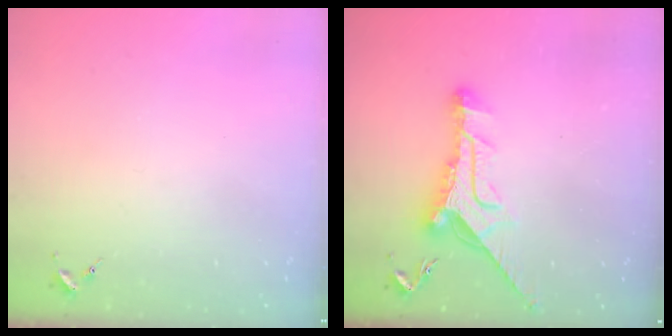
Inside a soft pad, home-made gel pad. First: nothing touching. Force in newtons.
{"total": 13.8, "press": 13.8, "slide": 1.3}